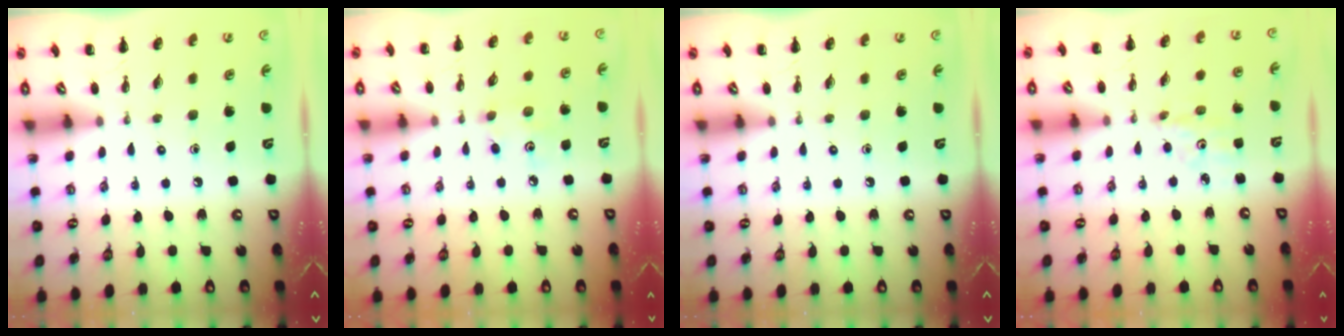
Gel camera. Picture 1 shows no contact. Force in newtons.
{"total": 3.8, "press": 3.7, "slide": 1.0}
{"total": 0.0}
{"total": 2.6, "press": 2.4, "slide": 0.9}